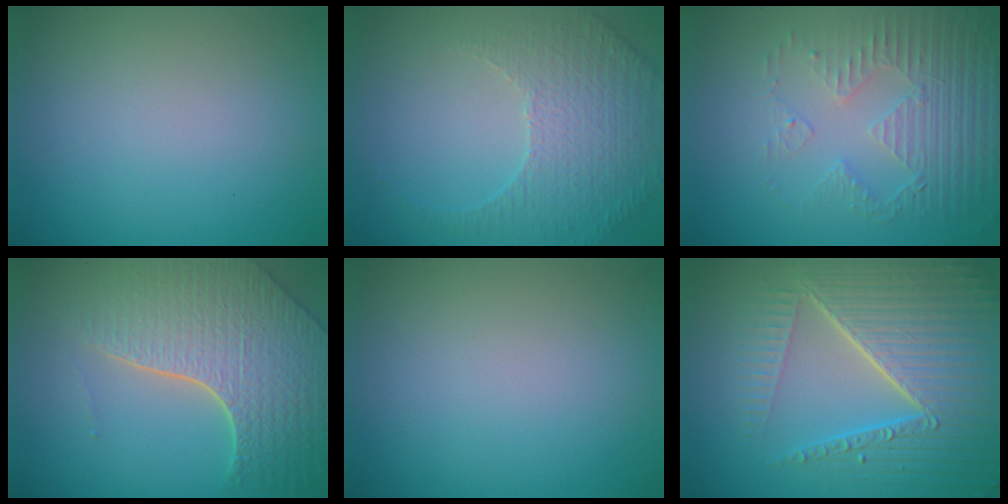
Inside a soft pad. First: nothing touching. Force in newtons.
{"total": 5.3, "press": 3.6, "slide": 3.9}
{"total": 5.2, "press": 3.4, "slide": 3.9}
{"total": 8.0, "press": 5.8, "slide": 5.5}
{"total": 0.0}
{"total": 8.9, "press": 6.1, "slide": 6.4}